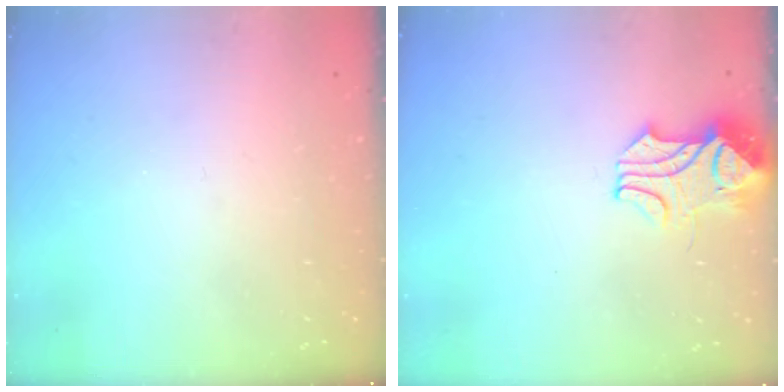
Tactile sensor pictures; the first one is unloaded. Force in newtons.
{"total": 2.4, "press": 2.2, "slide": 1.0}